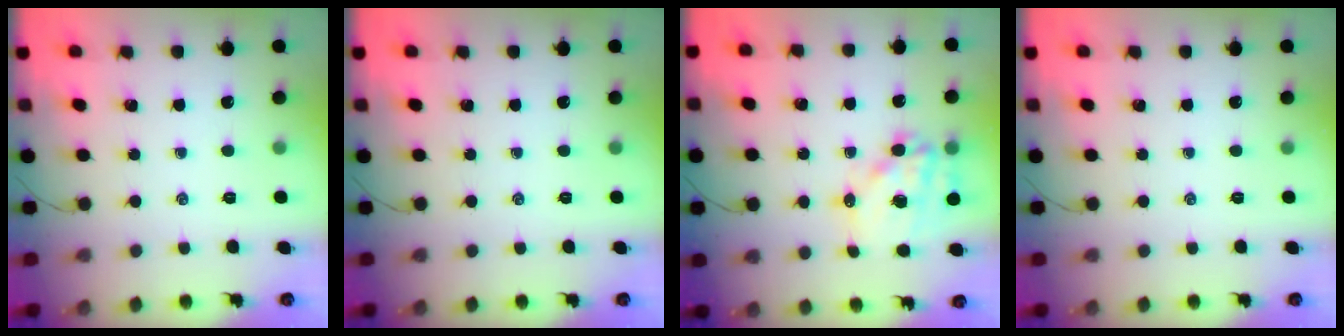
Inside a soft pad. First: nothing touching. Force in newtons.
{"total": 0.0}
{"total": 14.5, "press": 14.2, "slide": 3.2}
{"total": 0.0}